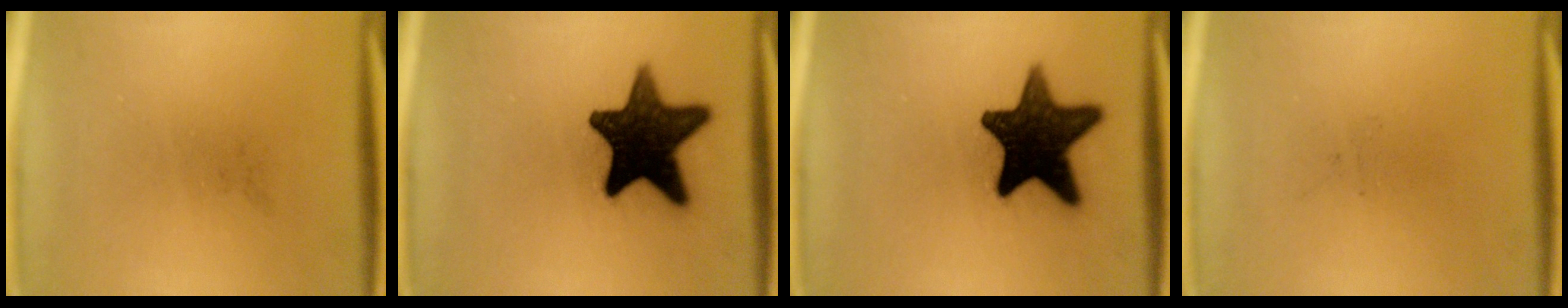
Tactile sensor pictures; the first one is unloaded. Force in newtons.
{"total": 15.8}
{"total": 15.8}
{"total": 0.0}